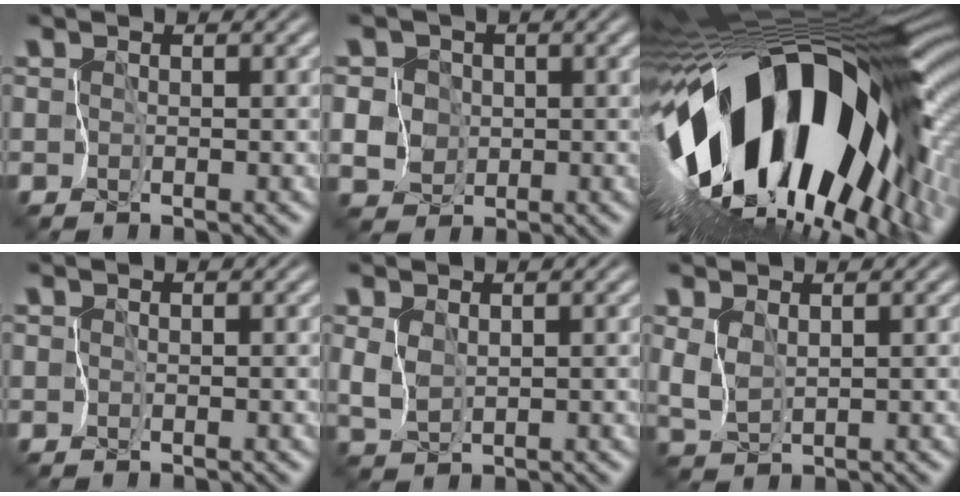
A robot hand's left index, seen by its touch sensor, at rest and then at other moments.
{"total": 6.8, "force": [0.2, 6.4, 2.3], "torque": [-0.071, 0.021, -0.008]}
{"total": 19.3, "force": [-2.0, 8.7, 17.0], "torque": [-0.303, -0.042, -0.032]}
{"total": 0.0}
{"total": 0.8, "force": [0.6, 0.2, 0.6], "torque": [-0.042, -0.010, 0.026]}
{"total": 1.2, "force": [0.8, 0.1, 0.8], "torque": [-0.047, -0.009, 0.032]}